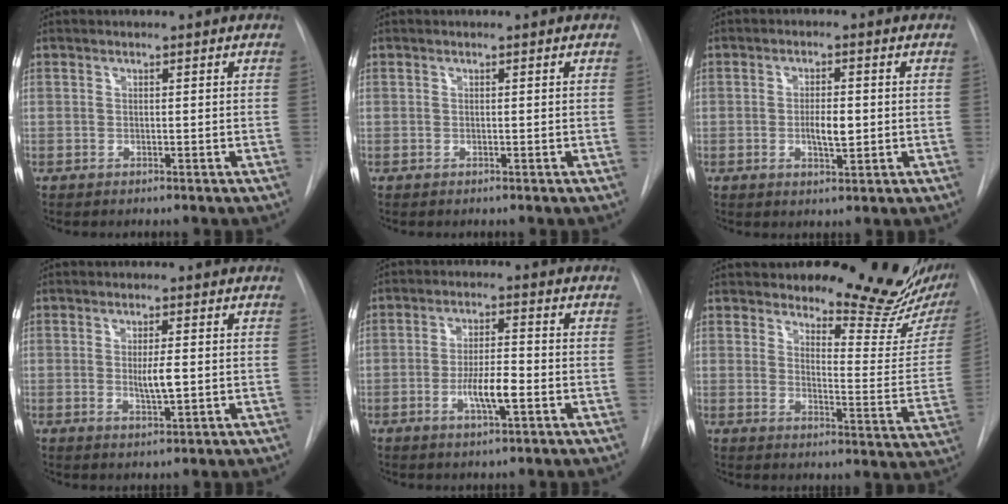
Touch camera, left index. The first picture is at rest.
{"total": 0.0}
{"total": 4.0, "force": [-0.4, 1.3, 3.8], "torque": [-0.063, -0.002, -0.004]}
{"total": 3.7, "force": [-0.3, 1.2, 3.4], "torque": [-0.057, -0.002, -0.002]}
{"total": 5.9, "force": [-1.9, 1.1, 5.5], "torque": [-0.103, -0.002, -0.033]}
{"total": 17.4, "force": [15.8, 2.7, 6.8], "torque": [-0.080, -0.098, 0.189]}